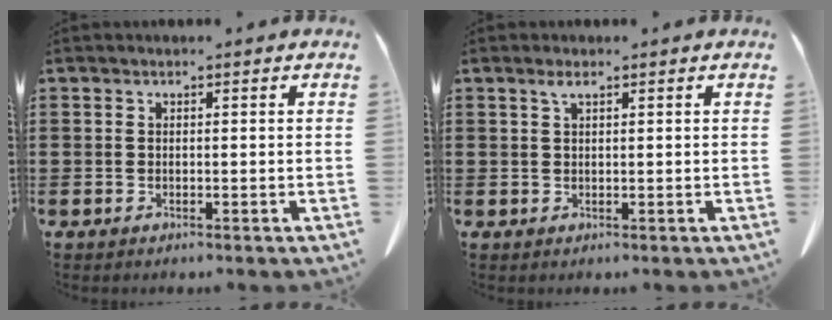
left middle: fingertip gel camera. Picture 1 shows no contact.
{"total": 1.3, "force": [0.6, 0.3, 1.1], "torque": [-0.023, 0.002, 0.008]}